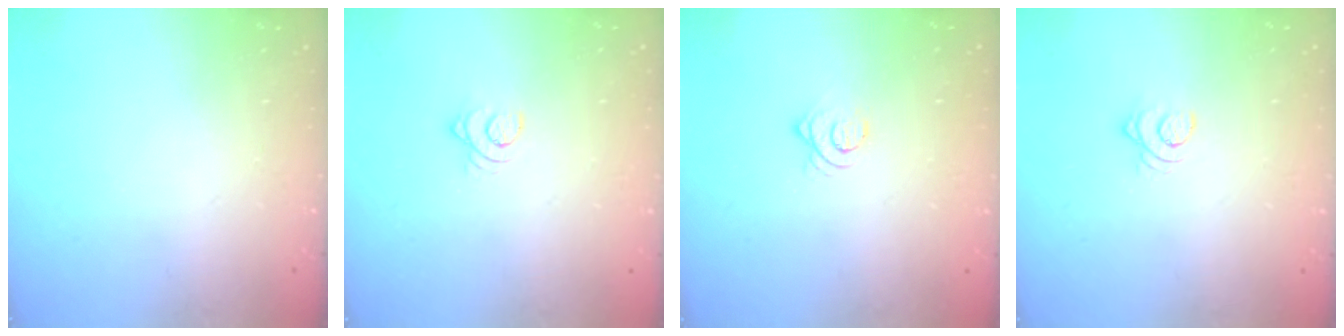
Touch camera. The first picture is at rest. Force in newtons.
{"total": 2.5, "press": 2.5, "slide": 0.2}
{"total": 3.3, "press": 3.3, "slide": 0.1}
{"total": 2.5, "press": 2.5, "slide": 0.2}